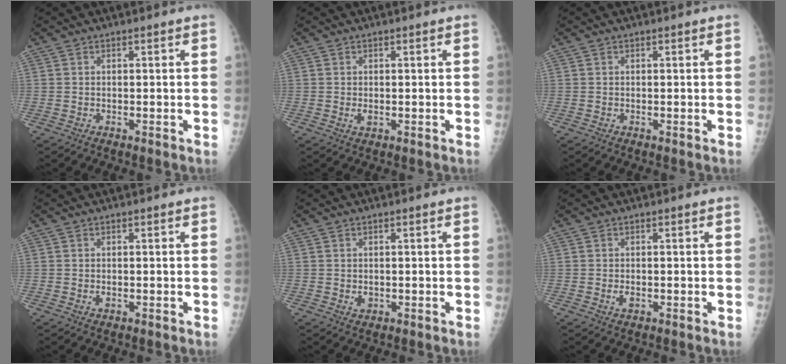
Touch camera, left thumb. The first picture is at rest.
{"total": 1.2, "force": [0.0, 0.7, 0.9], "torque": [-0.012, -0.002, 0.001]}
{"total": 0.0}
{"total": 0.7, "force": [0.0, 0.5, 0.5], "torque": [-0.007, -0.001, 0.000]}
{"total": 1.3, "force": [0.0, 1.1, 0.7], "torque": [-0.009, -0.001, 0.003]}
{"total": 1.4, "force": [-0.3, 0.9, 1.0], "torque": [-0.018, -0.002, -0.004]}